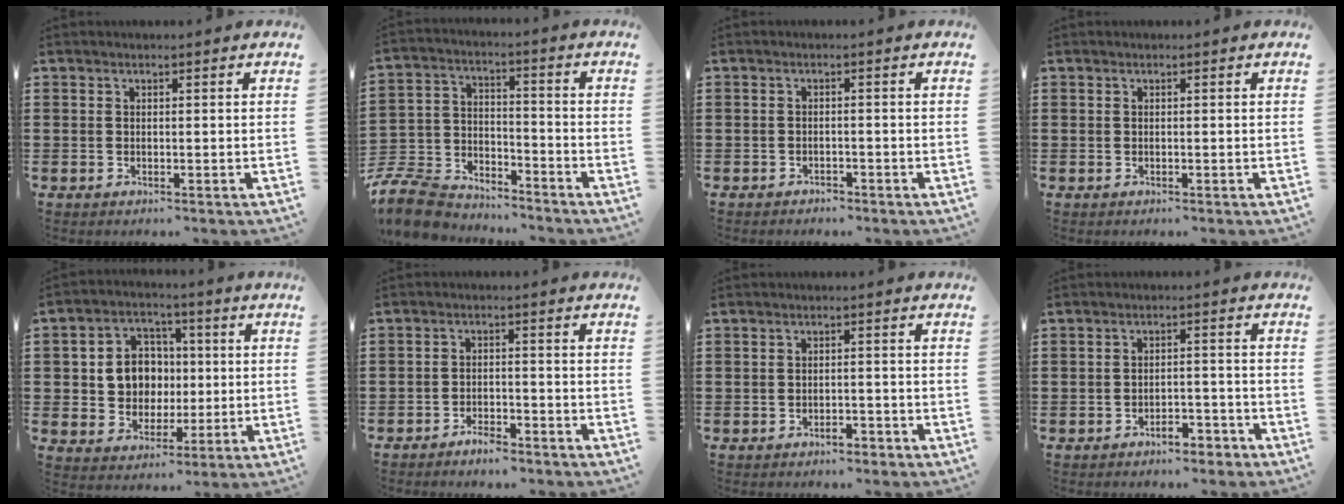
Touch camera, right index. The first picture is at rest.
{"total": 9.7, "force": [-9.1, 2.6, 2.0], "torque": [-0.062, 0.019, -0.186]}
{"total": 1.3, "force": [-1.2, 0.3, 0.0], "torque": [-0.006, 0.002, -0.027]}
{"total": 0.0}
{"total": 7.1, "force": [0.5, 6.5, 2.6], "torque": [-0.071, 0.017, 0.009]}
{"total": 2.8, "force": [-2.7, 0.5, 0.5], "torque": [-0.015, 0.005, -0.055]}
{"total": 1.8, "force": [-1.7, 0.3, 0.5], "torque": [-0.016, -0.006, -0.033]}
{"total": 3.4, "force": [-3.1, 0.8, 1.2], "torque": [-0.023, 0.004, -0.061]}